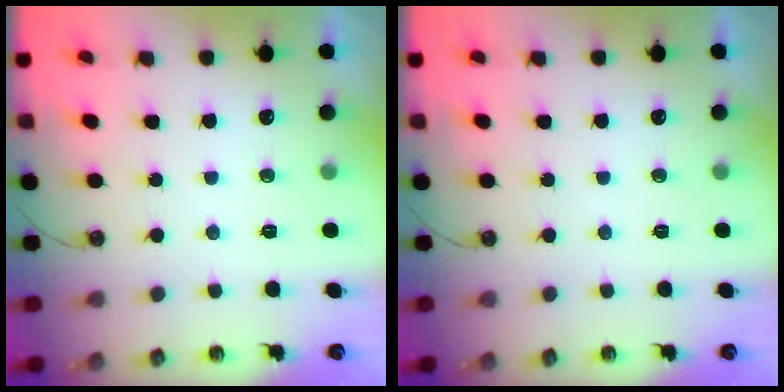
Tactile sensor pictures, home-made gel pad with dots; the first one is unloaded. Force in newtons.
{"total": 0.0}